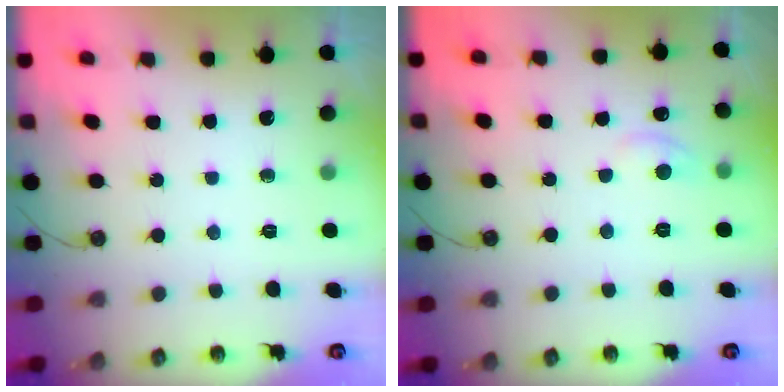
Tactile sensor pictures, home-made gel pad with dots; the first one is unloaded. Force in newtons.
{"total": 1.1, "press": 0.8, "slide": 0.7}